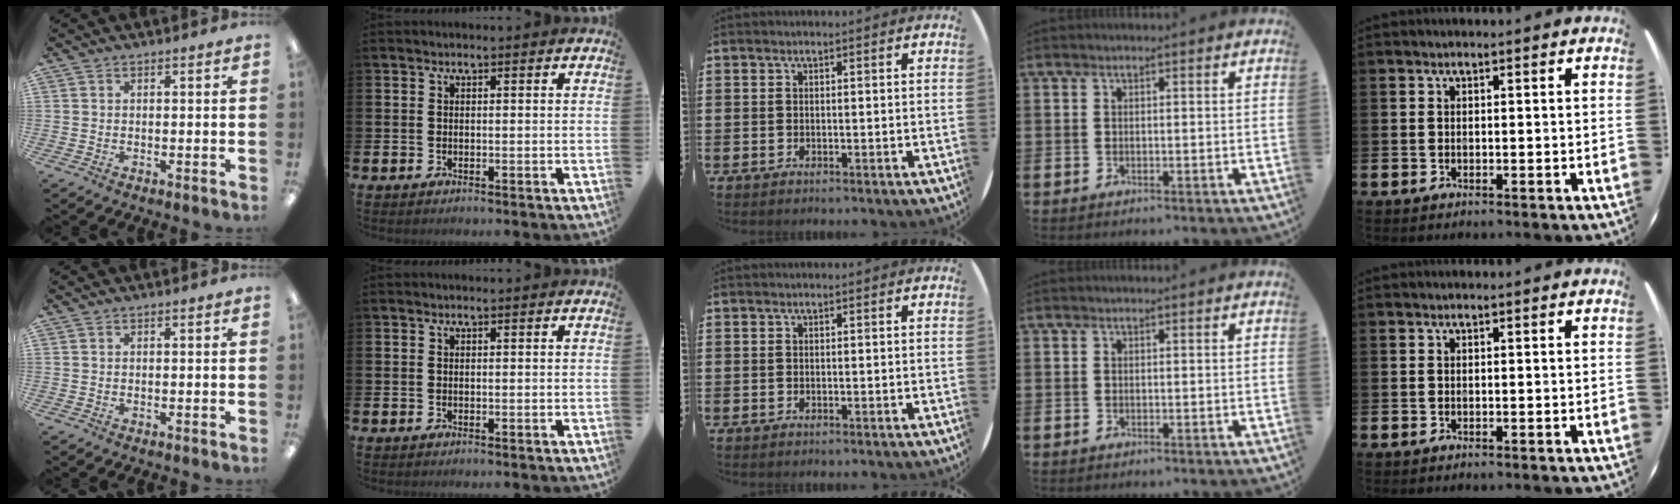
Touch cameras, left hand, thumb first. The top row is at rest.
{}